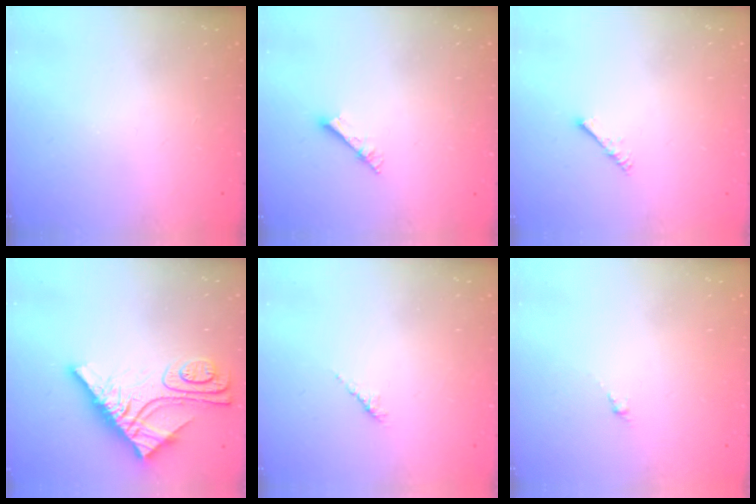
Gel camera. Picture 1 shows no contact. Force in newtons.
{"total": 3.4, "press": 3.4, "slide": 0.3}
{"total": 2.2, "press": 2.1, "slide": 0.5}
{"total": 12.6, "press": 12.5, "slide": 1.2}
{"total": 2.6, "press": 2.4, "slide": 0.7}
{"total": 0.0}